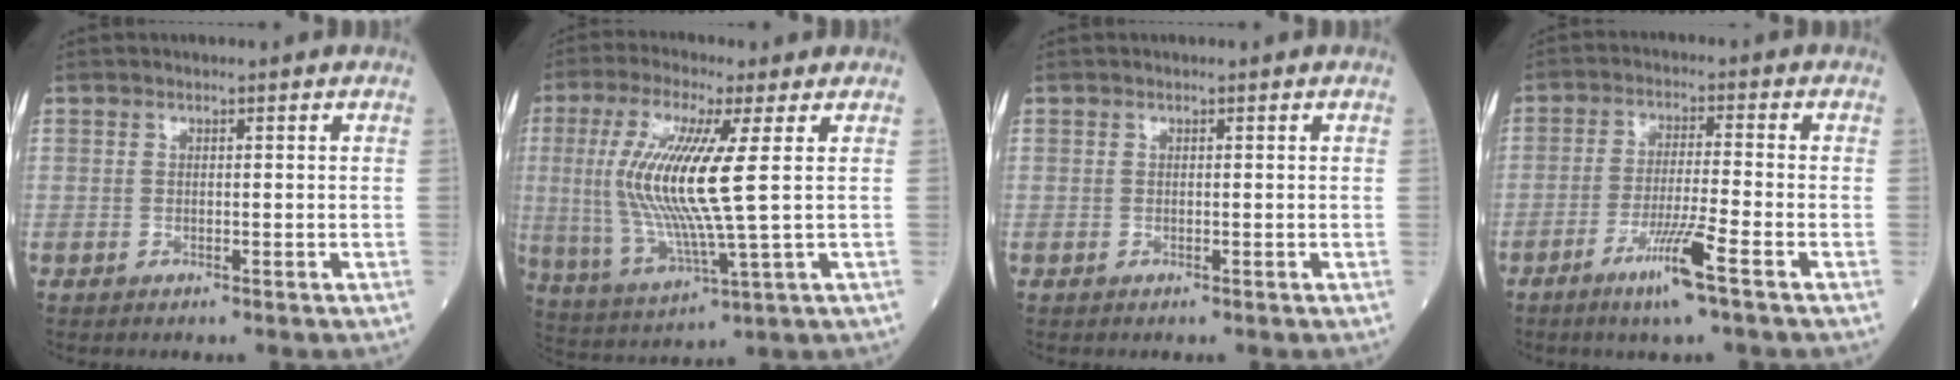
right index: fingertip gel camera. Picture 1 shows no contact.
{"total": 13.8, "force": [1.9, 0.7, 13.7], "torque": [-0.302, -0.010, 0.033]}
{"total": 0.0}
{"total": 7.2, "force": [-4.0, -0.7, 5.9], "torque": [-0.112, -0.014, -0.074]}